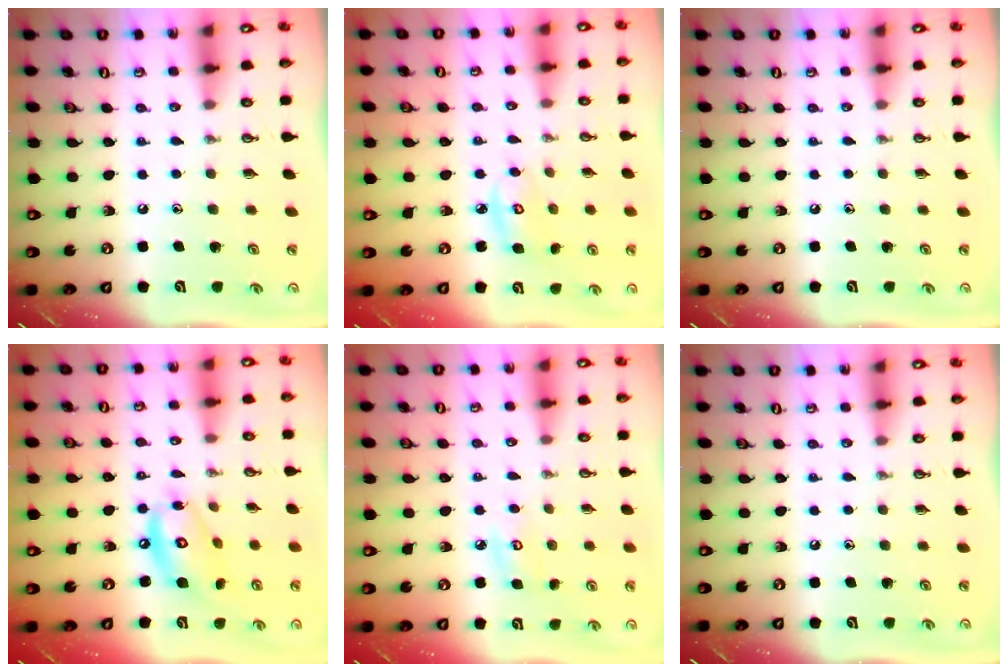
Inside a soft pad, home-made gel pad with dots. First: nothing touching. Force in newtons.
{"total": 4.9, "press": 4.9, "slide": 0.3}
{"total": 0.0}
{"total": 12.9, "press": 12.9, "slide": 1.0}
{"total": 5.6, "press": 5.5, "slide": 0.5}
{"total": 0.0}